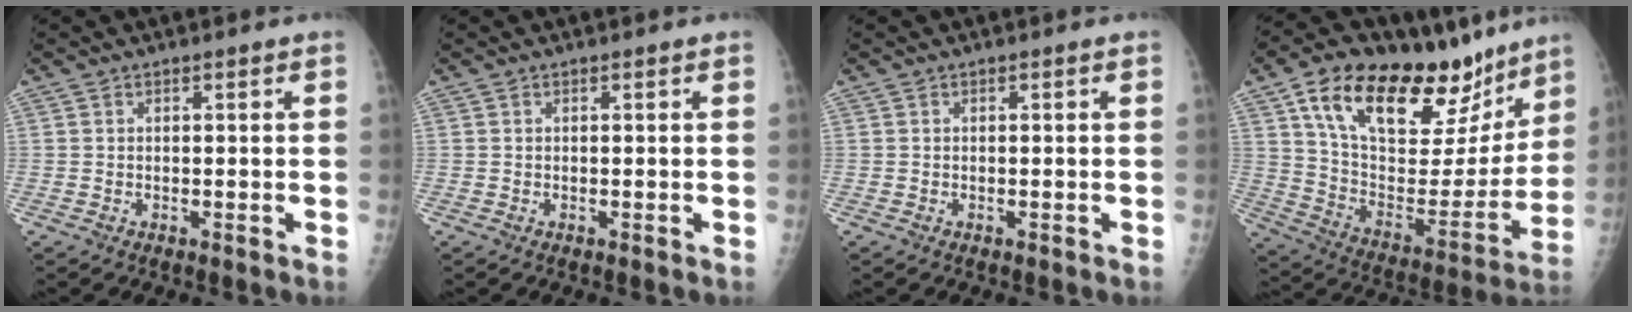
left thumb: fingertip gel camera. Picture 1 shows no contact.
{"total": 0.0}
{"total": 0.0}
{"total": 30.9, "force": [18.7, 14.2, 20.0], "torque": [-0.277, -0.032, 0.304]}